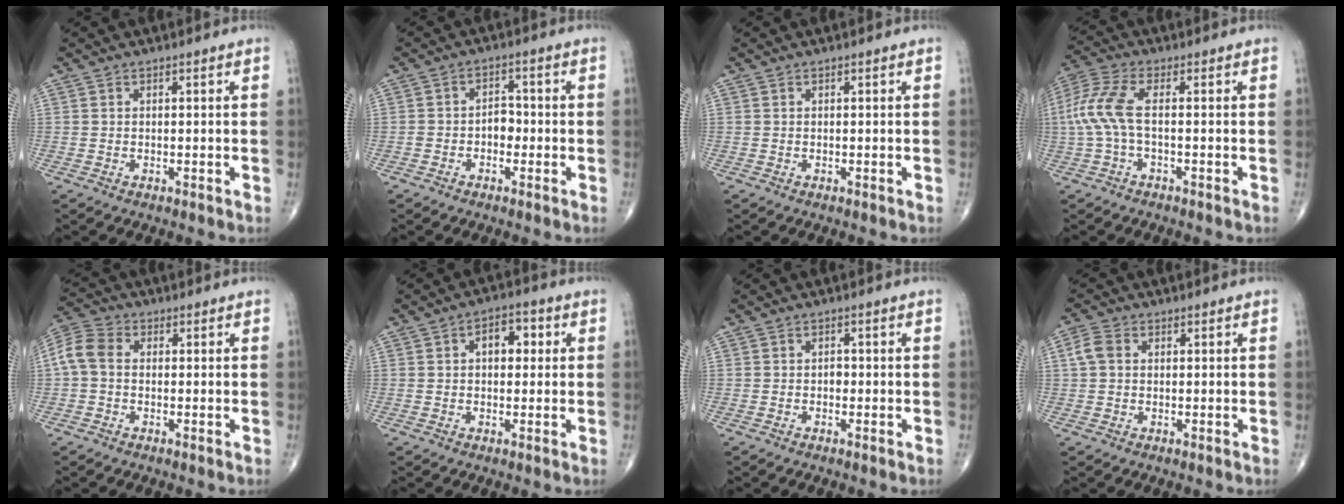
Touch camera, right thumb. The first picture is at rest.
{"total": 3.3, "force": [-1.0, 2.4, 2.0], "torque": [-0.016, 0.019, -0.025]}
{"total": 0.0}
{"total": 7.9, "force": [-0.5, 2.8, 7.3], "torque": [-0.194, 0.023, -0.014]}
{"total": 6.4, "force": [0.1, 4.7, 4.4], "torque": [-0.093, 0.020, -0.009]}
{"total": 5.5, "force": [1.2, 3.4, 4.2], "torque": [-0.043, 0.009, 0.010]}
{"total": 1.1, "force": [-0.3, 0.8, 0.7], "torque": [-0.005, 0.003, -0.007]}
{"total": 3.5, "force": [0.6, 2.6, 2.2], "torque": [-0.049, 0.011, 0.008]}